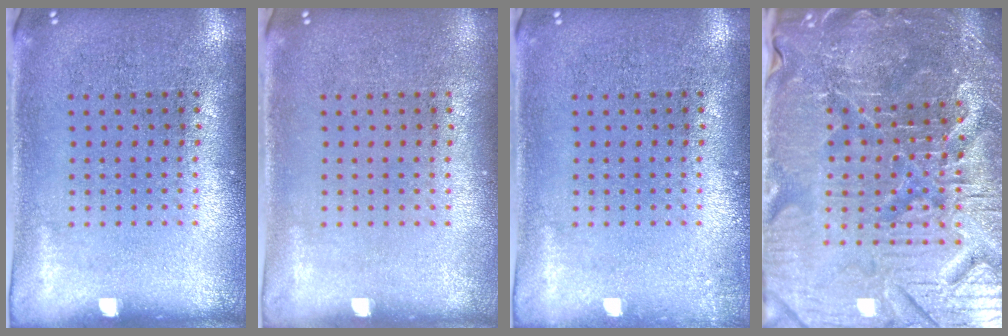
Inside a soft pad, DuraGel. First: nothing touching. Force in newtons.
{"total": 0.0}
{"total": 0.7, "press": 0.7, "slide": 0.2}
{"total": 5.6, "press": 5.3, "slide": 1.8}